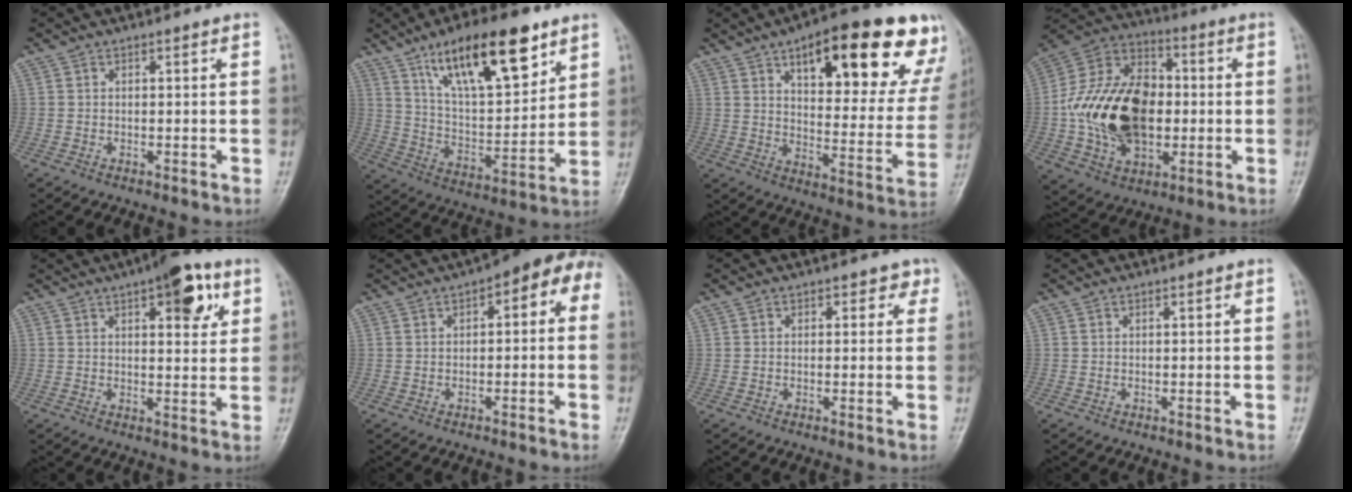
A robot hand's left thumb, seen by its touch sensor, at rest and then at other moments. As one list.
[{"total": 20.1, "force": [11.6, 7.3, 14.7], "torque": [-0.204, -0.046, 0.207]}, {"total": 28.3, "force": [15.4, 10.6, 21.2], "torque": [-0.244, -0.026, 0.213]}, {"total": 21.9, "force": [-1.3, 14.6, 16.3], "torque": [-0.278, 0.023, -0.018]}, {"total": 9.7, "force": [4.4, 3.9, 7.7], "torque": [-0.078, -0.012, 0.054]}, {"total": 8.0, "force": [1.8, 4.0, 6.7], "torque": [-0.053, 0.032, 0.006]}, {"total": 2.2, "force": [1.0, 1.7, 1.0], "torque": [0.015, 0.000, 0.003]}, {"total": 0.0}]